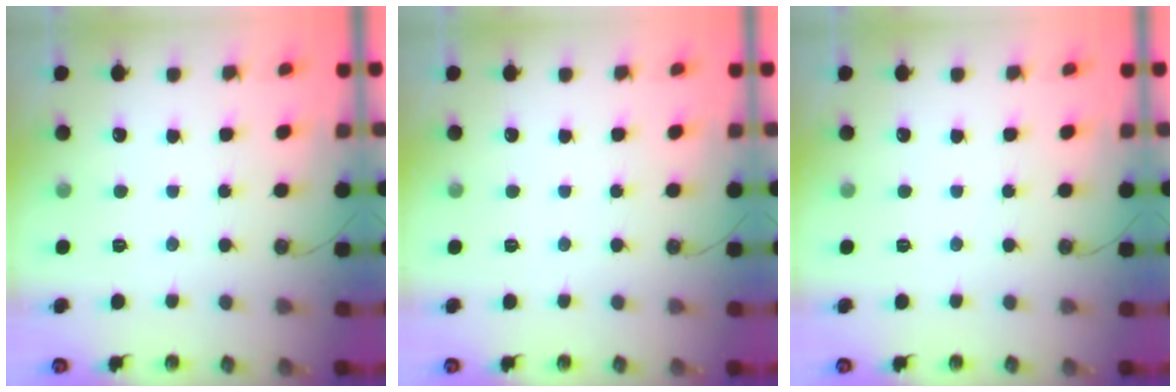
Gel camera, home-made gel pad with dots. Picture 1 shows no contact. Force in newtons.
{"total": 0.0}
{"total": 0.0}